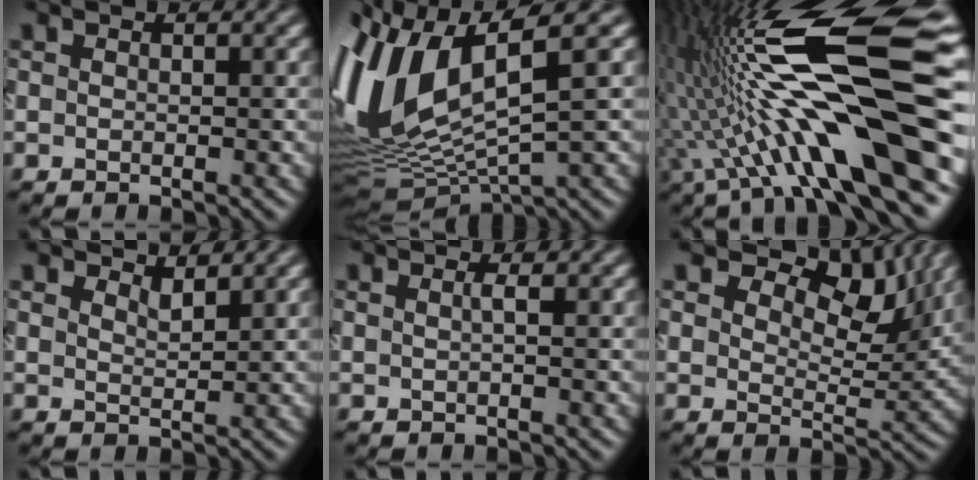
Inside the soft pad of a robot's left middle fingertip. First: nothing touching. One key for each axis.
{"total": 11.5, "fx": 2.4, "fy": 4.6, "fz": 10.3, "tx": -0.233, "ty": 0.006, "tz": 0.053}
{"total": 16.2, "fx": 0.3, "fy": 3.7, "fz": 15.8, "tx": -0.247, "ty": 0.022, "tz": 0.001}
{"total": 1.6, "fx": 1.6, "fy": 0.1, "fz": 0.2, "tx": -0.005, "ty": 0.004, "tz": 0.029}
{"total": 0.6, "fx": 0.4, "fy": 0.0, "fz": 0.5, "tx": -0.009, "ty": 0.006, "tz": 0.007}
{"total": 7.8, "fx": 5.6, "fy": 3.4, "fz": 4.2, "tx": -0.061, "ty": 0.008, "tz": 0.084}